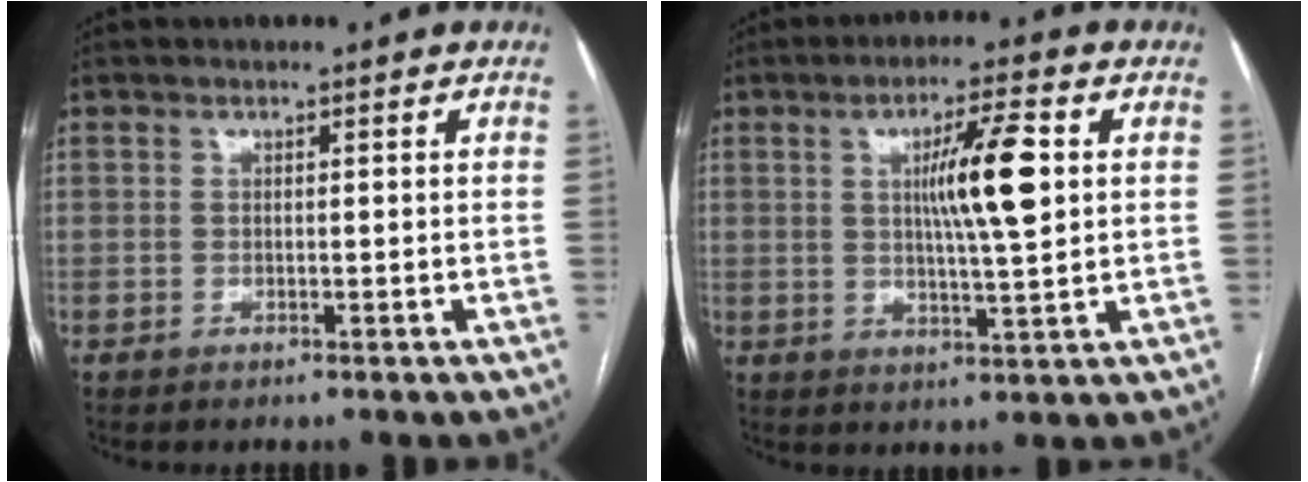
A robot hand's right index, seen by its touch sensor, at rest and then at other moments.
{"total": 9.1, "force": [1.8, 0.6, 8.9], "torque": [-0.150, 0.002, 0.031]}